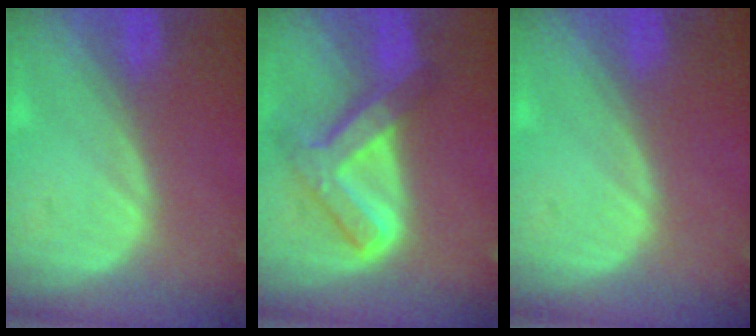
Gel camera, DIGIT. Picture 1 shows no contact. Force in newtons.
{"total": 7.8, "press": 6.6, "slide": 4.1}
{"total": 0.0}